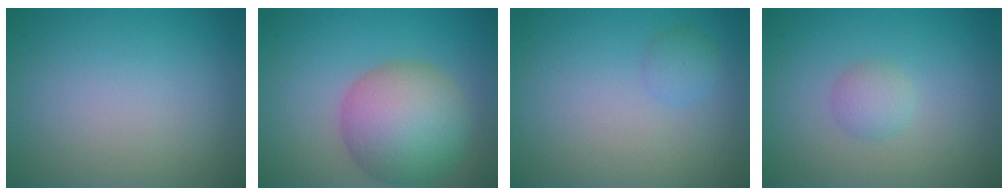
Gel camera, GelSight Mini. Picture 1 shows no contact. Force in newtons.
{"total": 8.2, "press": 8.2, "slide": 0.4}
{"total": 1.4, "press": 1.4, "slide": 0.1}
{"total": 1.5, "press": 1.5, "slide": 0.1}